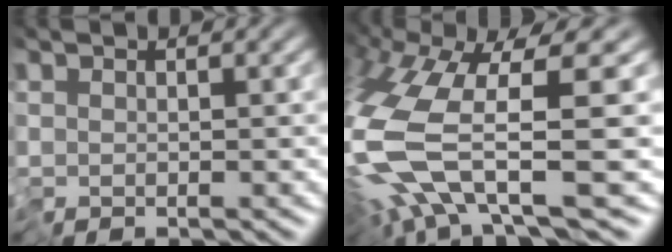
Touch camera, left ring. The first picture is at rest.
{"total": 10.3, "force": [-2.5, 2.5, 9.7], "torque": [-0.215, -0.018, -0.037]}